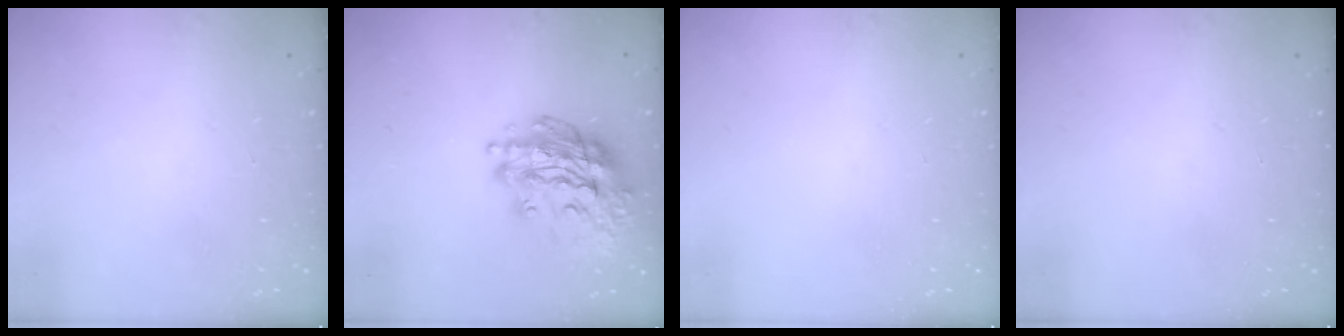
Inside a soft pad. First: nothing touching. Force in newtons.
{"total": 18.9, "press": 18.8, "slide": 2.2}
{"total": 0.0}
{"total": 0.0}